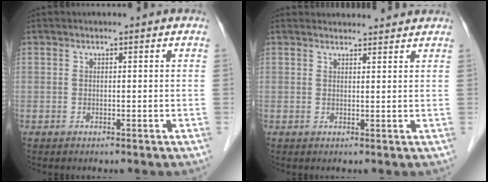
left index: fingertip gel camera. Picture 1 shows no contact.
{"total": 5.2, "force": [5.1, 0.9, 0.6], "torque": [-0.006, 0.020, 0.058]}